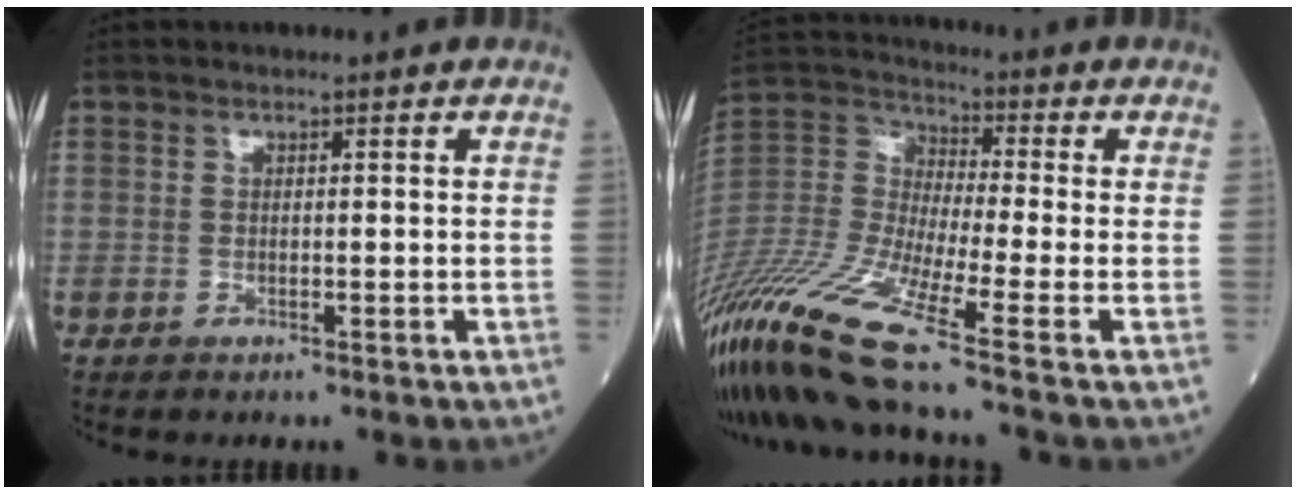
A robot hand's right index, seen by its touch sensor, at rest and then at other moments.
{"total": 17.4, "force": [-12.4, -0.9, 12.1], "torque": [-0.270, -0.020, -0.238]}